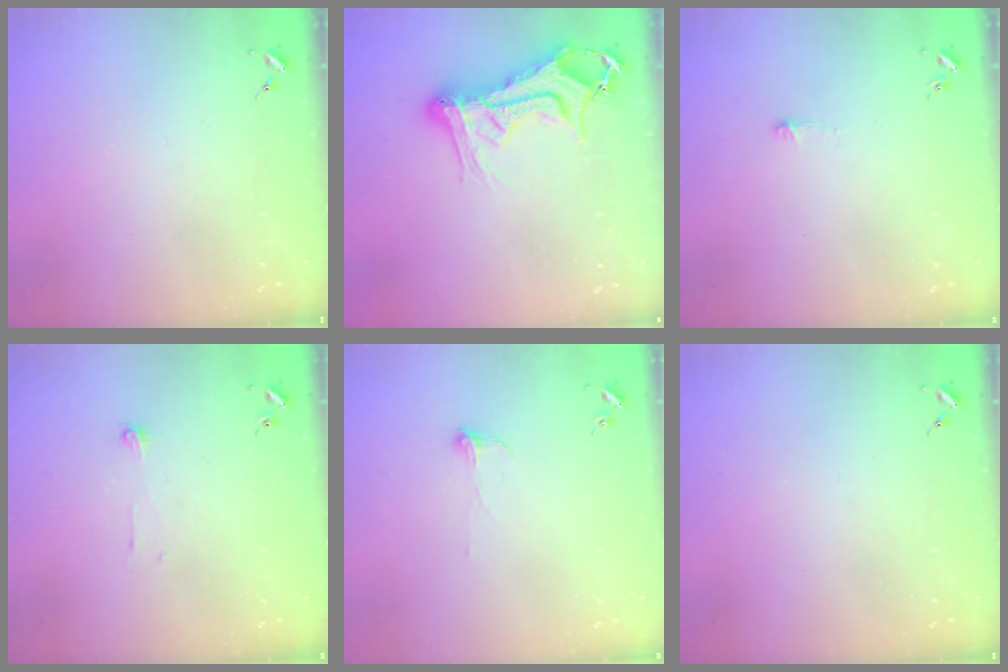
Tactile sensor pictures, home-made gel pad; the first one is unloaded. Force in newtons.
{"total": 15.8, "press": 15.7, "slide": 1.6}
{"total": 3.6, "press": 3.6, "slide": 0.3}
{"total": 3.8, "press": 3.8, "slide": 0.3}
{"total": 4.3, "press": 4.2, "slide": 0.4}
{"total": 0.0}